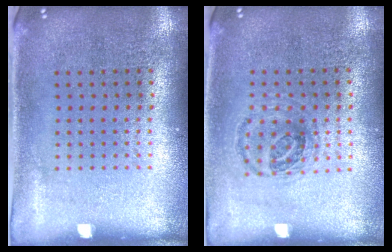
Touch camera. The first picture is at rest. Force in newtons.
{"total": 0.9, "press": 0.8, "slide": 0.4}